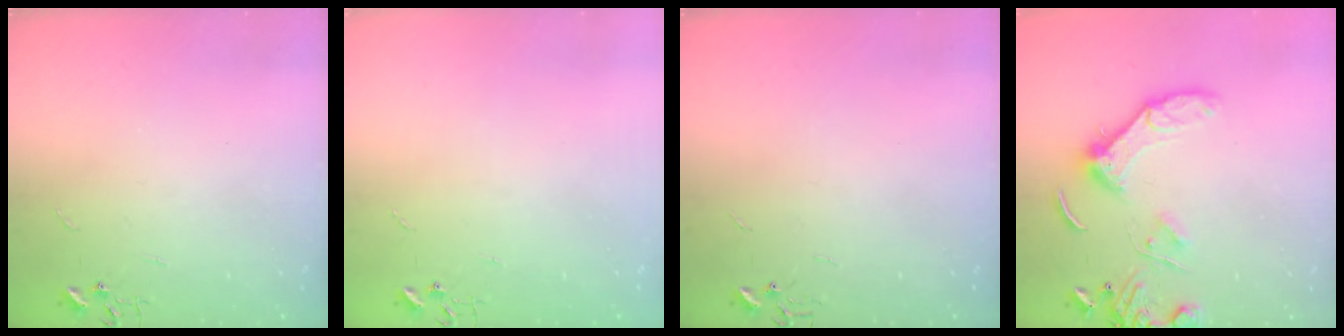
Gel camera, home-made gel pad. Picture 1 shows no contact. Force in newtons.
{"total": 0.0}
{"total": 0.0}
{"total": 13.5, "press": 13.4, "slide": 1.7}